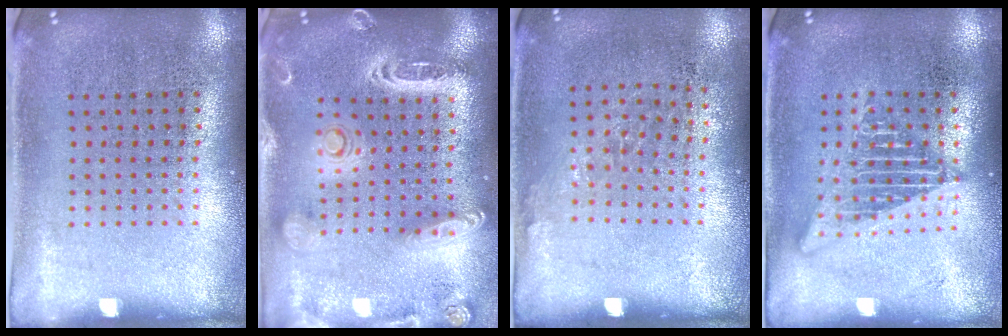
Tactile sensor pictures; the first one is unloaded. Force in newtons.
{"total": 2.6, "press": 2.3, "slide": 1.2}
{"total": 0.8, "press": 0.6, "slide": 0.5}
{"total": 2.3, "press": 2.3, "slide": 0.1}